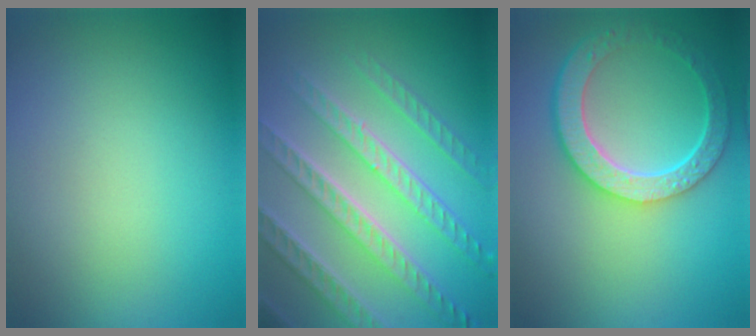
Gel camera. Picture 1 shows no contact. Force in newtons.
{"total": 7.6, "press": 5.6, "slide": 5.2}
{"total": 6.1, "press": 4.8, "slide": 3.8}